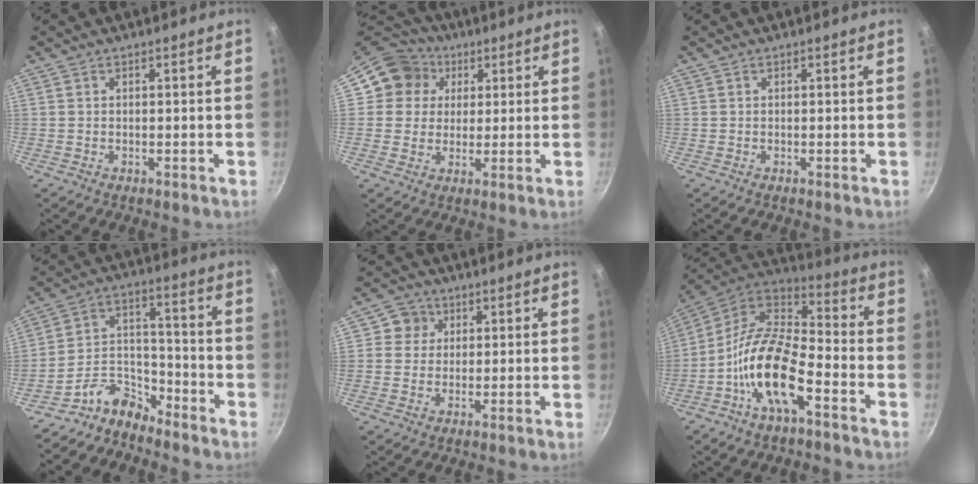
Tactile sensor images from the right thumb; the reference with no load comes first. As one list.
[{"total": 10.1, "force": [3.1, 9.3, 2.4], "torque": [-0.005, 0.012, 0.038]}, {"total": 0.0}, {"total": 9.0, "force": [-7.8, 3.8, 2.5], "torque": [-0.029, 0.091, -0.163]}, {"total": 4.5, "force": [1.4, 4.3, 0.6], "torque": [0.030, 0.003, 0.013]}, {"total": 17.3, "force": [-7.1, 7.3, 13.9], "torque": [-0.252, 0.057, -0.153]}]